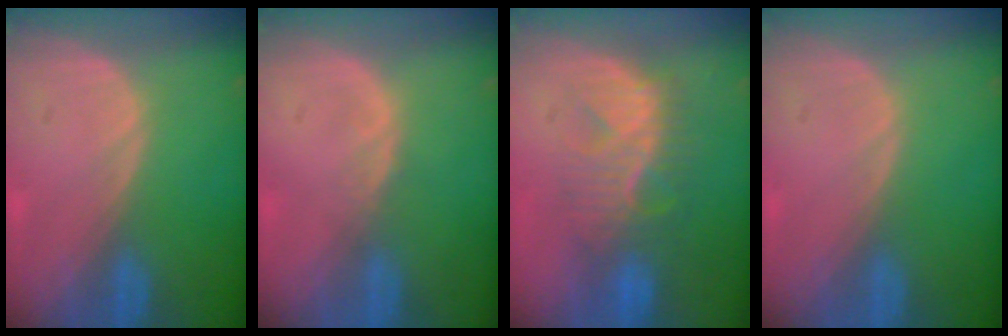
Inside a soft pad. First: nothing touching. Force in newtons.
{"total": 0.9, "press": 0.9, "slide": 0.2}
{"total": 8.1, "press": 8.0, "slide": 1.2}
{"total": 0.0}